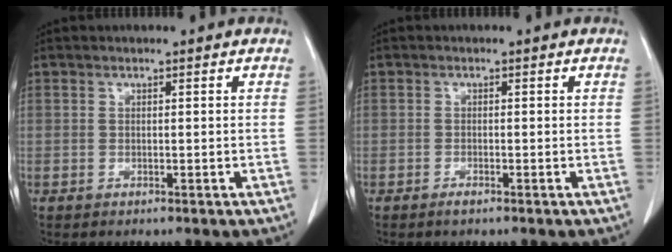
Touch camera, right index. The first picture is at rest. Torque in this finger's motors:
{"motor_torque": [0.13, -0.10, 0.01, 0.02]}